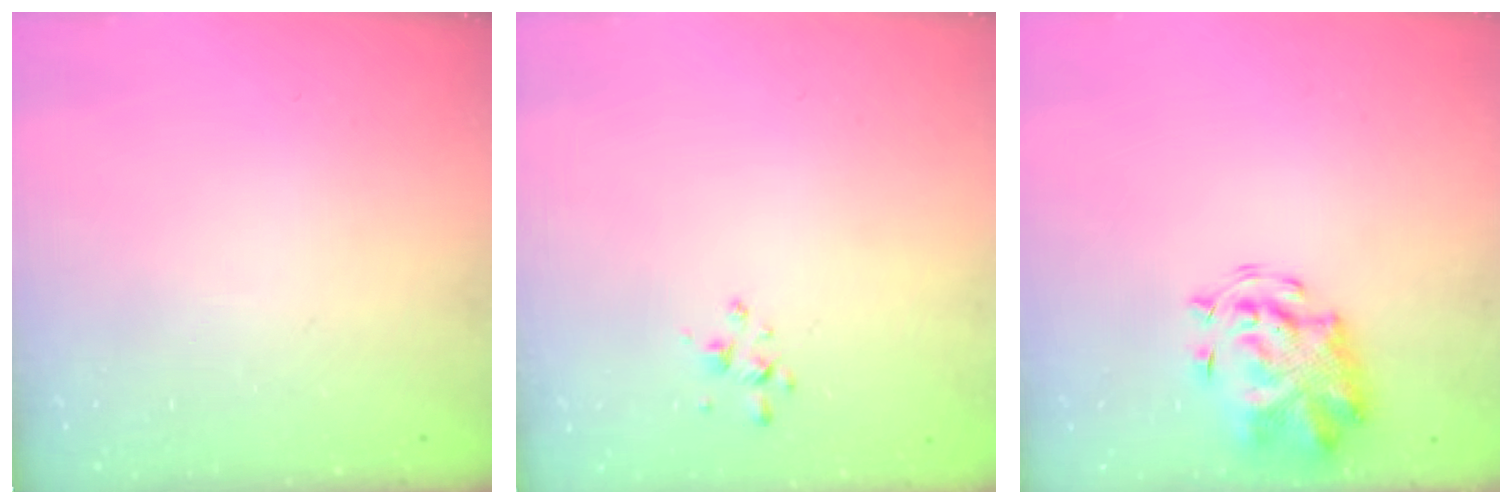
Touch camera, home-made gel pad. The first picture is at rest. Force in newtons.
{"total": 2.1, "press": 2.0, "slide": 0.6}
{"total": 3.7, "press": 3.5, "slide": 1.2}